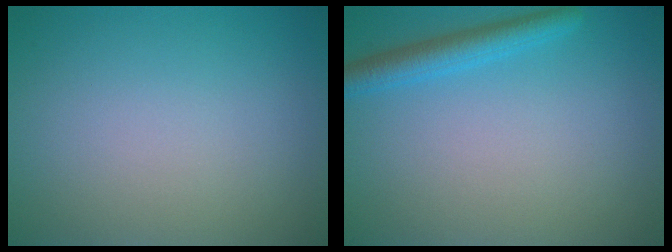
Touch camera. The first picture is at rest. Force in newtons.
{"total": 2.8, "press": 2.8, "slide": 0.1}